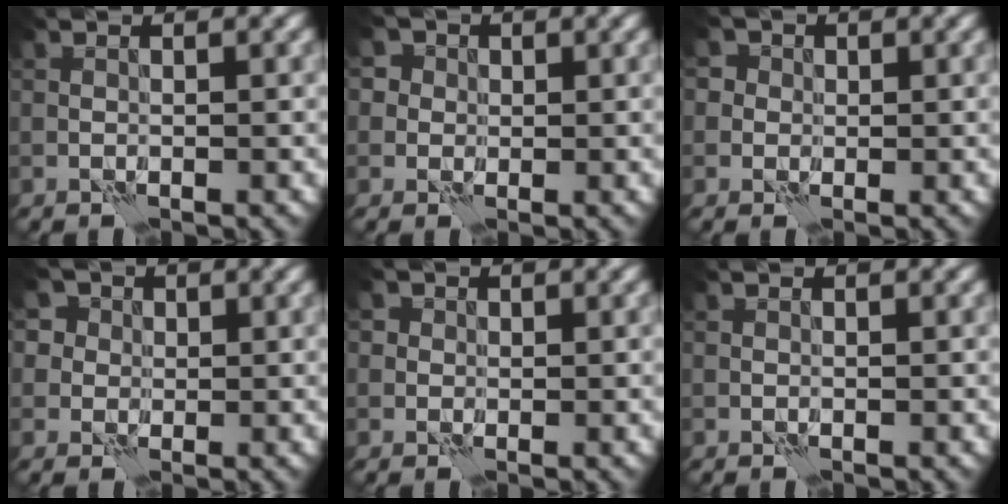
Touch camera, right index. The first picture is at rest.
{"total": 4.0, "force": [1.8, 3.3, 1.3], "torque": [-0.012, 0.016, 0.007]}
{"total": 3.3, "force": [1.3, 2.8, 1.0], "torque": [-0.003, 0.014, 0.000]}
{"total": 5.5, "force": [2.6, 4.4, 2.0], "torque": [-0.035, 0.017, 0.022]}
{"total": 2.1, "force": [0.9, 1.8, 0.6], "torque": [-0.002, 0.009, 0.005]}
{"total": 0.0}